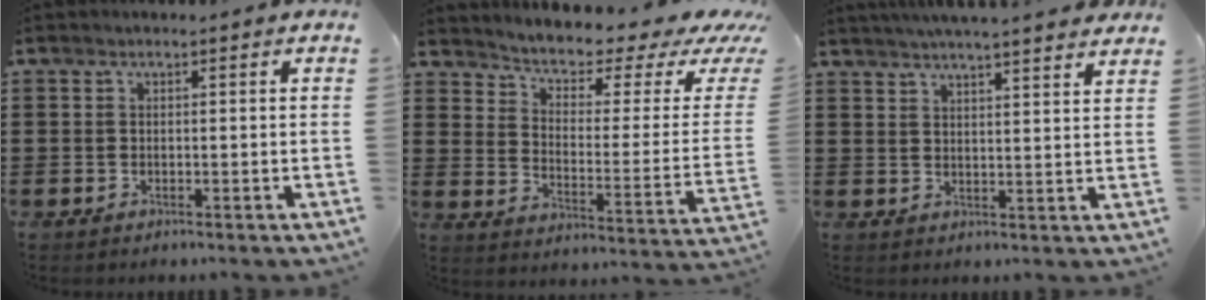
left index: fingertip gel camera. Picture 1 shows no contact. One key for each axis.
{"total": 3.1, "fx": 2.0, "fy": 1.0, "fz": 2.2, "tx": -0.056, "ty": -0.023, "tz": 0.024}
{"total": 4.1, "fx": 3.9, "fy": -0.5, "fz": 1.2, "tx": -0.037, "ty": -0.016, "tz": 0.068}